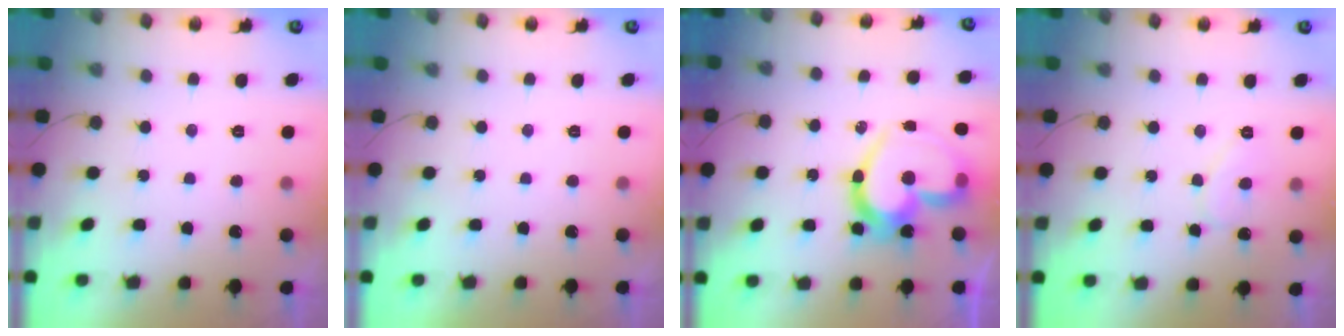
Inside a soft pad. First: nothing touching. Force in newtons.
{"total": 1.7, "press": 1.7, "slide": 0.1}
{"total": 20.1, "press": 20.1, "slide": 1.2}
{"total": 6.7, "press": 6.6, "slide": 0.4}